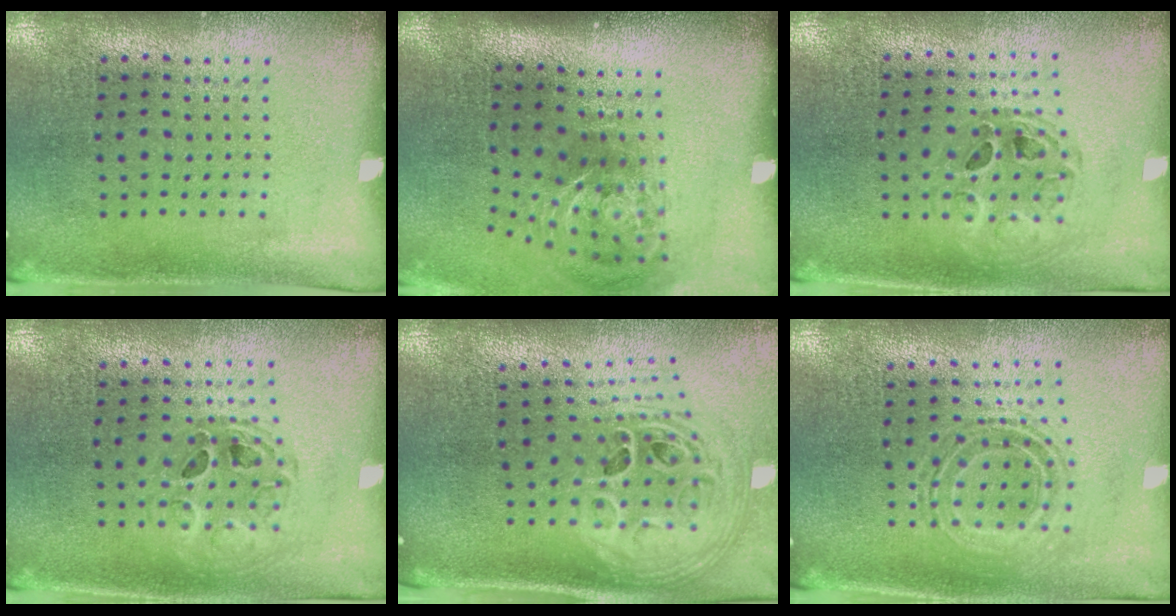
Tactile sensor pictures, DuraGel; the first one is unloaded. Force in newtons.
{"total": 2.2, "press": 1.3, "slide": 1.8}
{"total": 0.8, "press": 0.8, "slide": 0.1}
{"total": 0.8, "press": 0.8, "slide": 0.1}
{"total": 2.9, "press": 2.1, "slide": 2.1}
{"total": 0.9, "press": 0.8, "slide": 0.3}